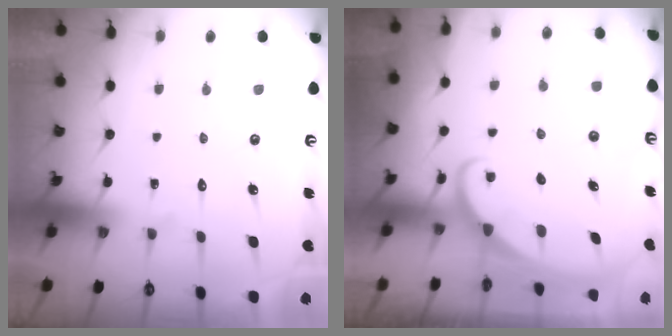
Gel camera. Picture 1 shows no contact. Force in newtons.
{"total": 1.7, "press": 1.7, "slide": 0.1}